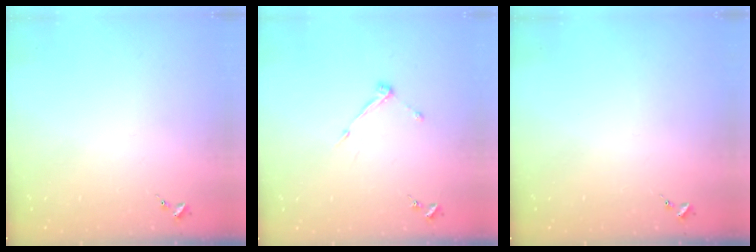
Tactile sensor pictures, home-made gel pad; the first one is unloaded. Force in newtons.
{"total": 6.2, "press": 6.2, "slide": 0.5}
{"total": 0.0}